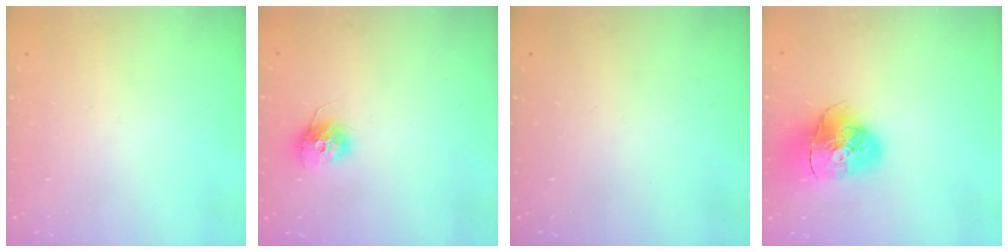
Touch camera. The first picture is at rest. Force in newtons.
{"total": 10.3, "press": 10.3, "slide": 0.4}
{"total": 0.0}
{"total": 14.9, "press": 14.7, "slide": 2.0}